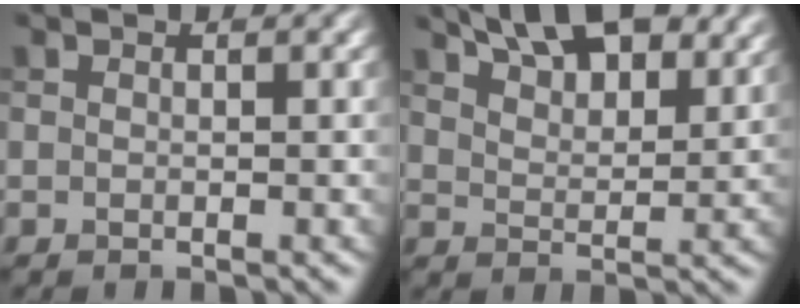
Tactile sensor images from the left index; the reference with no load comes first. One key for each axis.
{"total": 8.6, "fx": 6.5, "fy": 3.0, "fz": 4.8, "tx": -0.073, "ty": 0.017, "tz": 0.082}